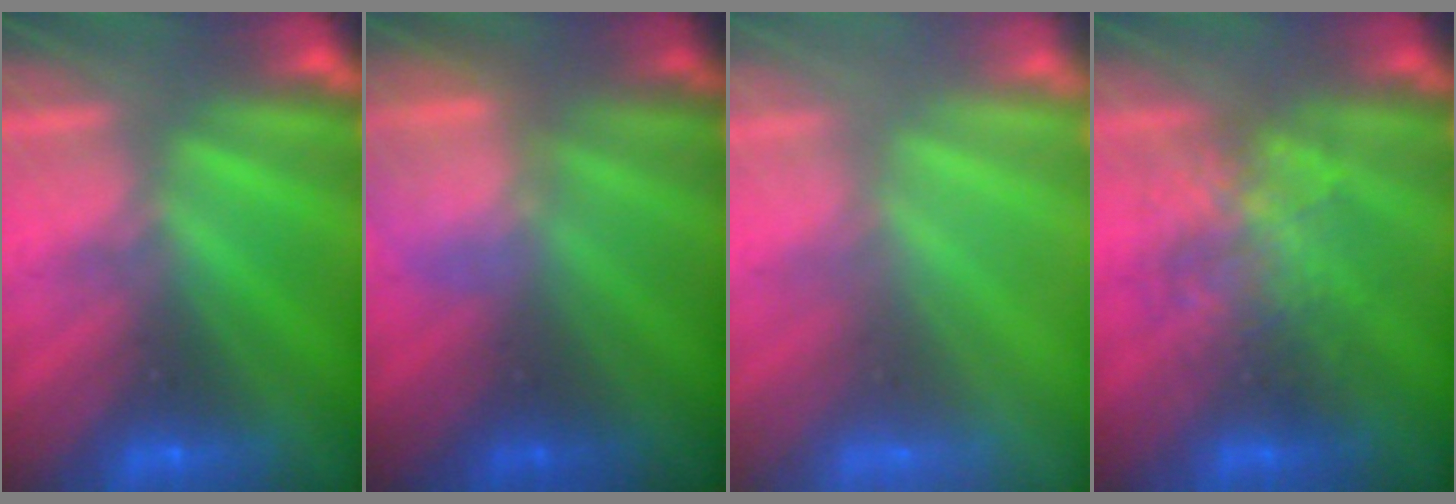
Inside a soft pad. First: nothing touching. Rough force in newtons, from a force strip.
{"total": 3.8}
{"total": 3.8}
{"total": 2.2}